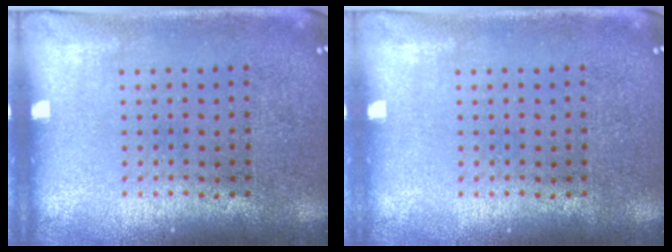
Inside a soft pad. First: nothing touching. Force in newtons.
{"total": 0.0}